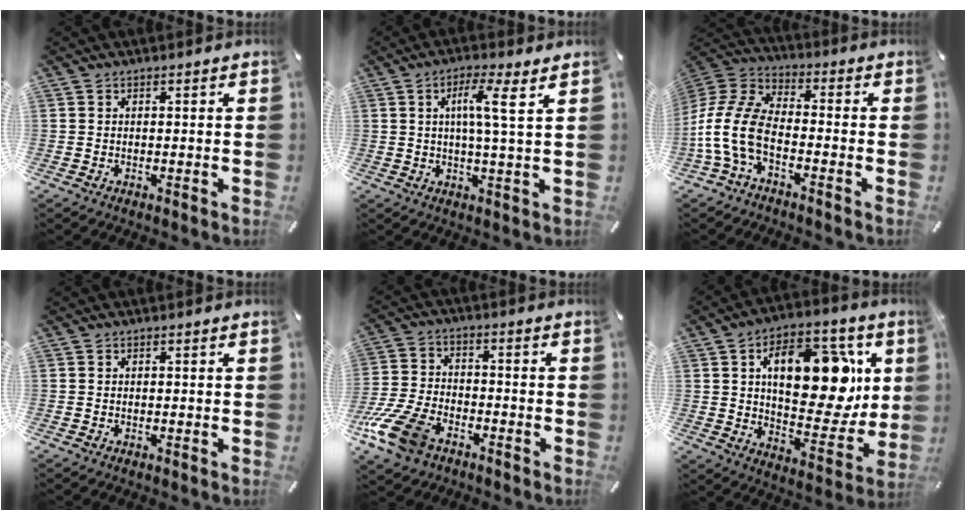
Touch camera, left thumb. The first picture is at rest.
{"total": 8.0, "force": [2.5, 0.3, 7.6], "torque": [-0.145, 0.001, 0.033]}
{"total": 11.7, "force": [-5.0, 6.7, 8.2], "torque": [-0.193, 0.005, -0.096]}
{"total": 0.0}
{"total": 13.2, "force": [-7.7, 7.5, 7.7], "torque": [-0.161, 0.037, -0.141]}
{"total": 22.4, "force": [6.6, 12.5, 17.3], "torque": [-0.226, -0.024, 0.109]}